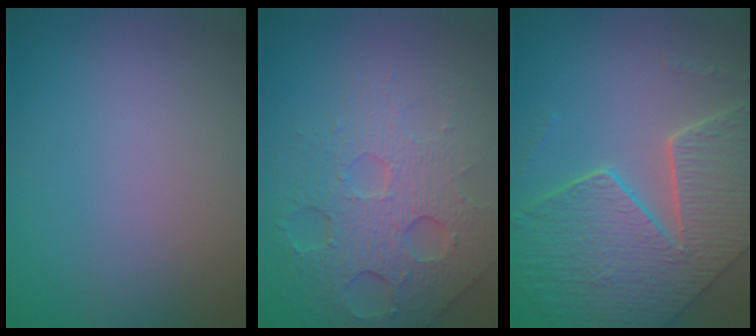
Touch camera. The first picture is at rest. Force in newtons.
{"total": 6.6, "press": 4.8, "slide": 4.5}
{"total": 8.5, "press": 6.0, "slide": 6.1}